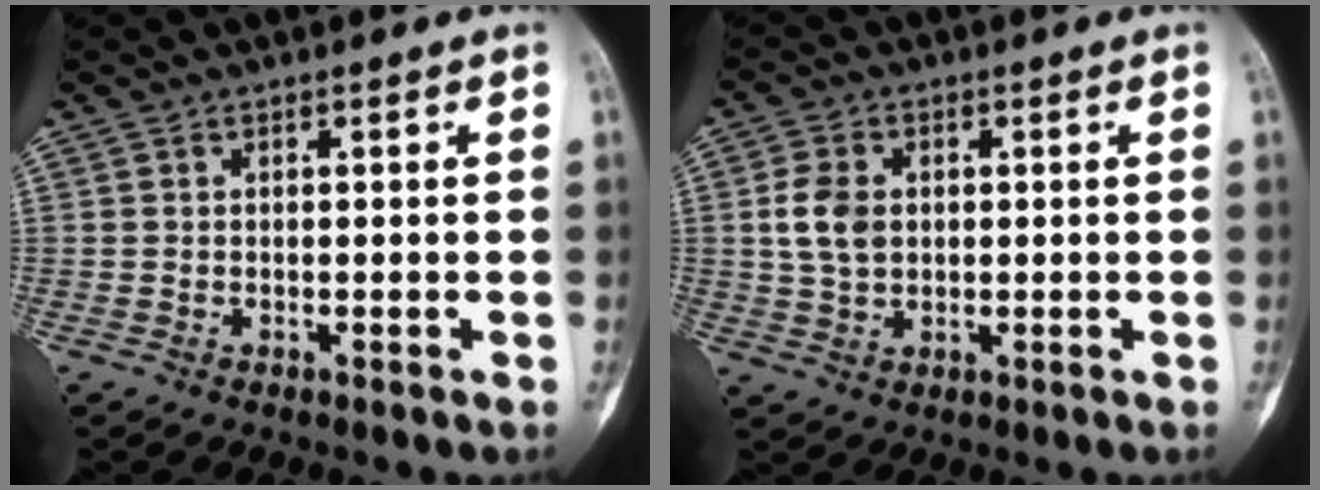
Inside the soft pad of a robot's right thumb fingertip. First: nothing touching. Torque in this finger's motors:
{"motor_torque": [0.35, 0.16, 0.45, -0.59, 0.03]}